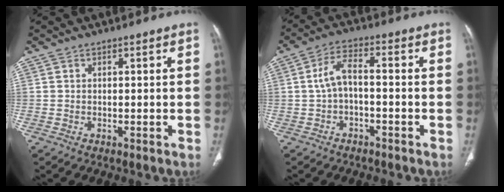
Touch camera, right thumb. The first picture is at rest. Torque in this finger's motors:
{"motor_torque": [-0.31, 0.33, -0.22, -0.14, 0.07]}